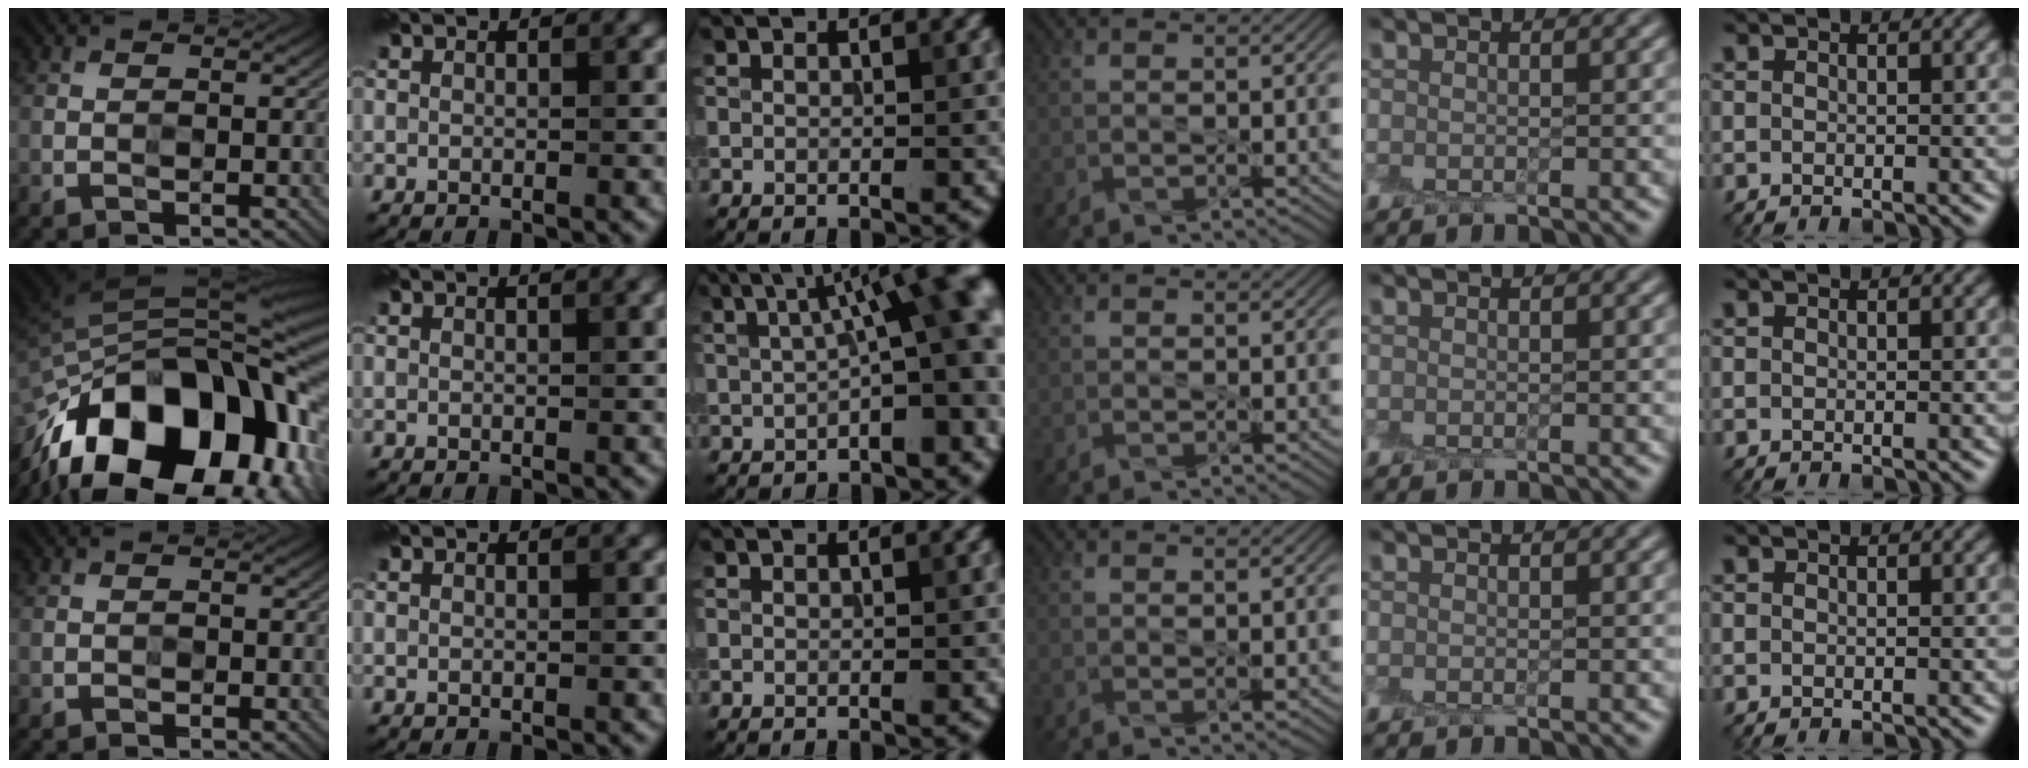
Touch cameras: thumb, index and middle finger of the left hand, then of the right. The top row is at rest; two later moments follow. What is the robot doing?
{"motion": "peel", "object": "cling film"}